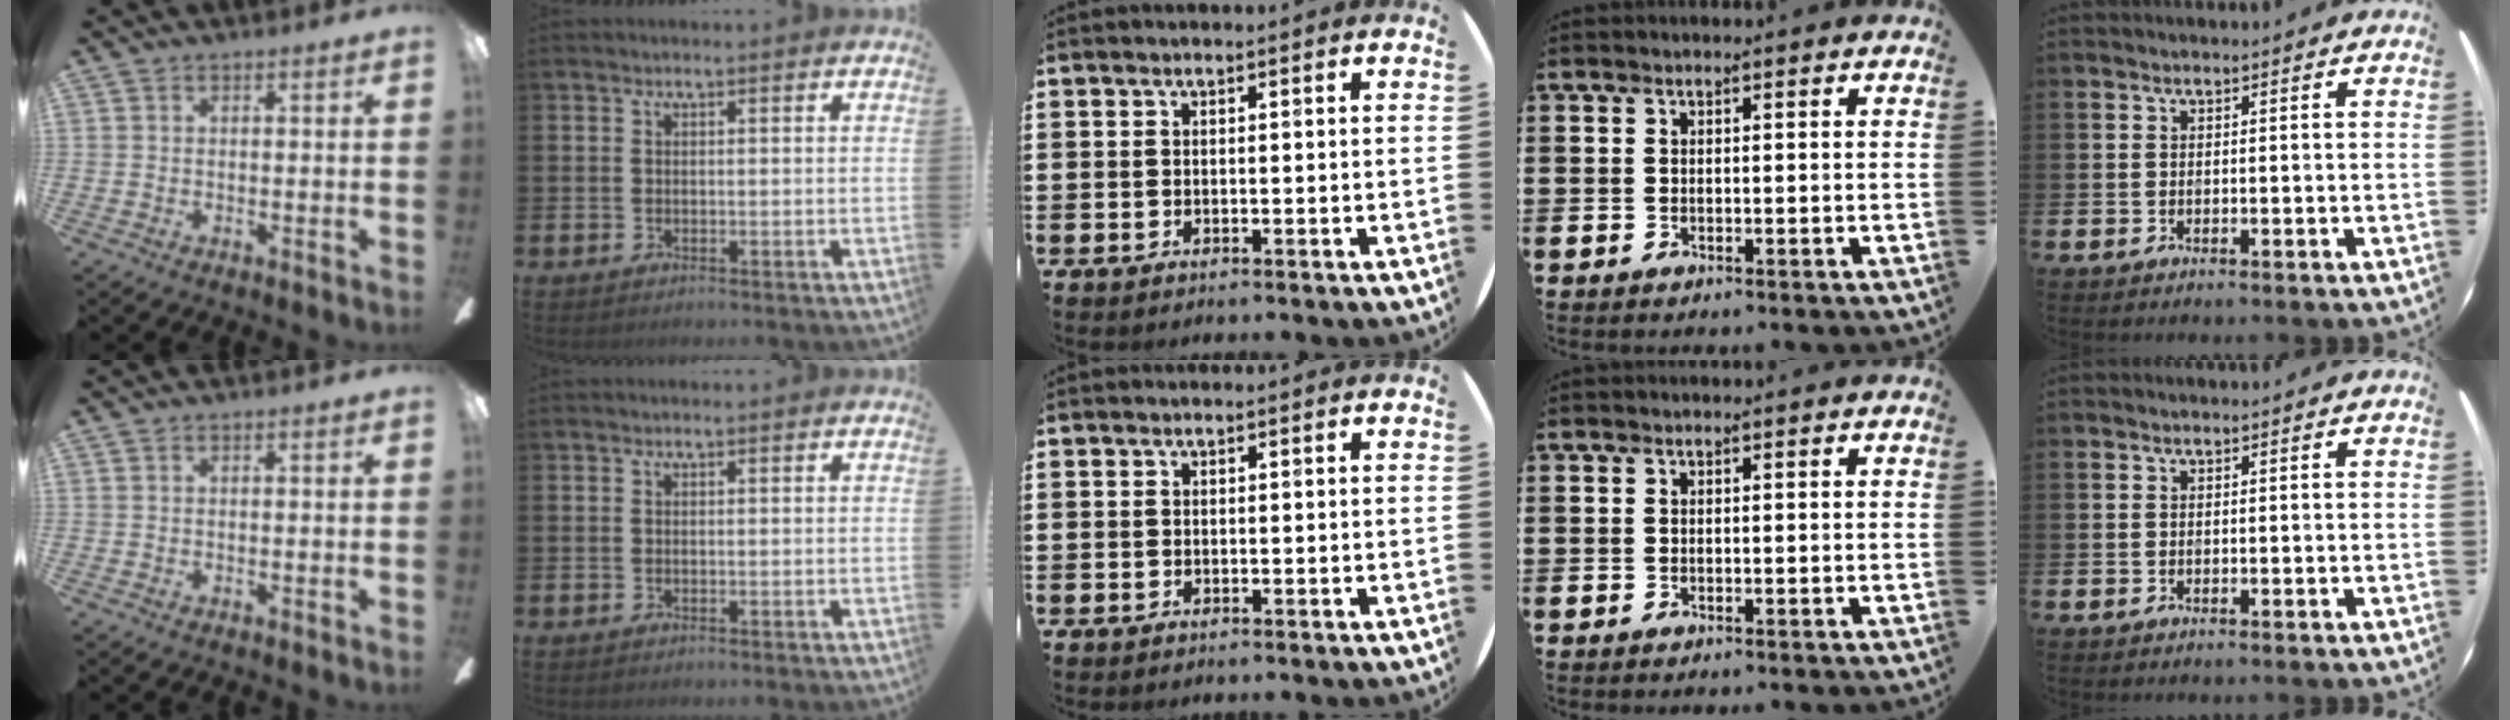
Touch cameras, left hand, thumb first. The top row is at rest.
{}